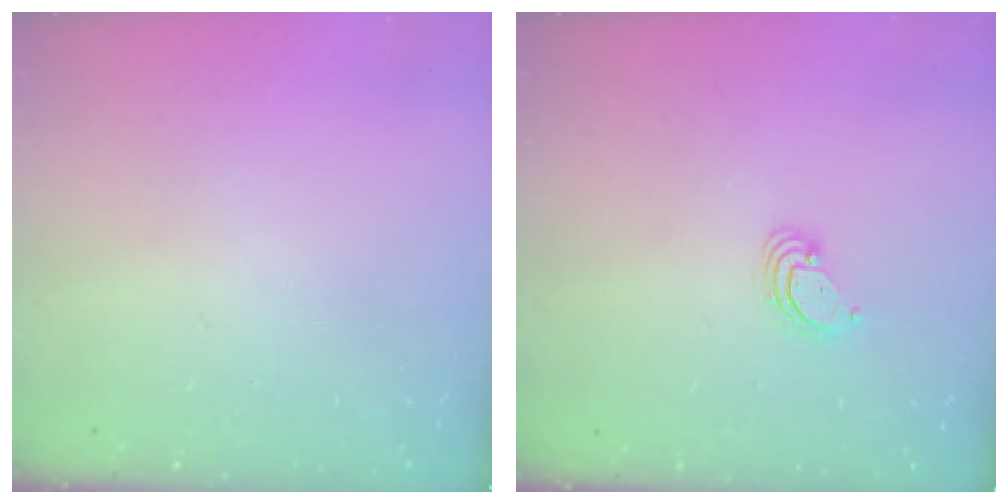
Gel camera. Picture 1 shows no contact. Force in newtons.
{"total": 3.0, "press": 3.0, "slide": 0.2}